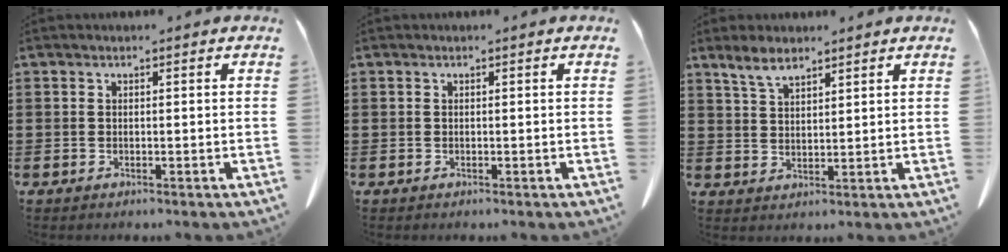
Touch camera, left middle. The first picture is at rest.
{"total": 0.0}
{"total": 4.0, "force": [3.0, 1.5, 2.3], "torque": [-0.054, 0.002, 0.056]}